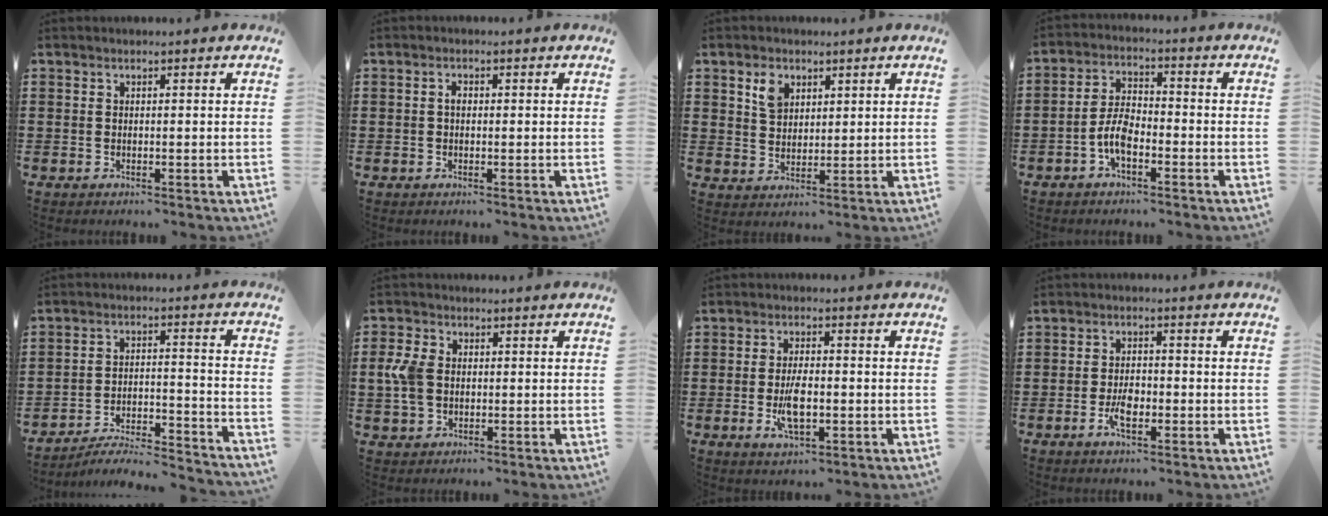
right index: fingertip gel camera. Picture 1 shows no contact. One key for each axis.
{"total": 1.3, "fx": 0.0, "fy": 0.7, "fz": 1.1, "tx": -0.022, "ty": 0.003, "tz": 0.000}
{"total": 4.2, "fx": 2.4, "fy": 2.8, "fz": 1.9, "tx": -0.040, "ty": 0.007, "tz": 0.042}
{"total": 5.0, "fx": -2.4, "fy": 2.2, "fz": 3.8, "tx": -0.092, "ty": 0.004, "tz": -0.053}
{"total": 5.3, "fx": -5.0, "fy": 0.3, "fz": 1.7, "tx": -0.035, "ty": -0.006, "tz": -0.102}
{"total": 5.0, "fx": 0.1, "fy": 3.6, "fz": 3.5, "tx": -0.112, "ty": 0.000, "tz": -0.011}
{"total": 5.5, "fx": -1.1, "fy": 2.3, "fz": 4.9, "tx": -0.105, "ty": -0.001, "tz": -0.024}
{"total": 3.9, "fx": -1.3, "fy": 1.8, "fz": 3.1, "tx": -0.062, "ty": 0.005, "tz": -0.025}